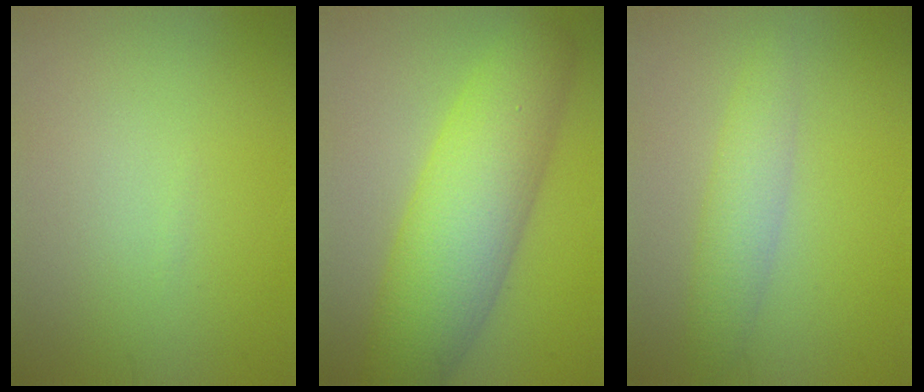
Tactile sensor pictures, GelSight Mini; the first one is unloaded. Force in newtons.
{"total": 8.6, "press": 8.6, "slide": 0.1}
{"total": 3.0, "press": 3.0, "slide": 0.1}